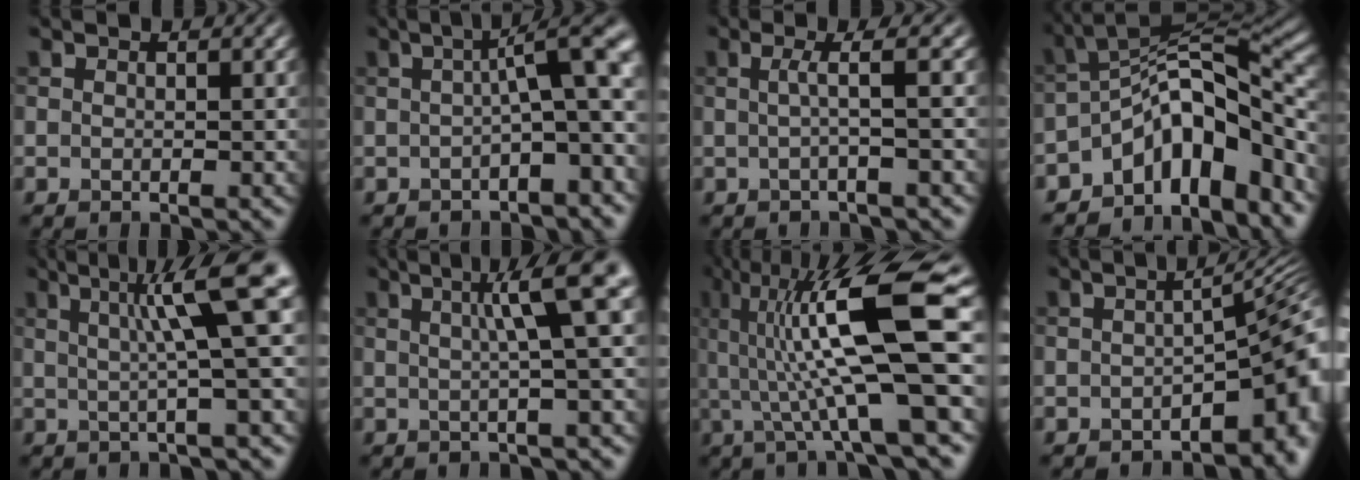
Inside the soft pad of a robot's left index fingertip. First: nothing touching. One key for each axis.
{"total": 8.5, "fx": 0.3, "fy": 2.0, "fz": 8.3, "tx": -0.100, "ty": 0.022, "tz": -0.003}
{"total": 2.6, "fx": 0.0, "fy": 0.5, "fz": 2.5, "tx": -0.040, "ty": 0.004, "tz": -0.006}
{"total": 9.9, "fx": -5.3, "fy": 4.2, "fz": 7.2, "tx": -0.081, "ty": 0.017, "tz": -0.102}
{"total": 7.4, "fx": 1.8, "fy": 1.1, "fz": 7.1, "tx": -0.099, "ty": 0.016, "tz": 0.026}
{"total": 6.1, "fx": 1.5, "fy": 1.0, "fz": 5.8, "tx": -0.073, "ty": 0.021, "tz": 0.021}
{"total": 12.8, "fx": 2.0, "fy": 2.7, "fz": 12.4, "tx": -0.215, "ty": 0.015, "tz": 0.036}
{"total": 7.3, "fx": -2.6, "fy": 2.4, "fz": 6.3, "tx": -0.062, "ty": -0.002, "tz": -0.037}